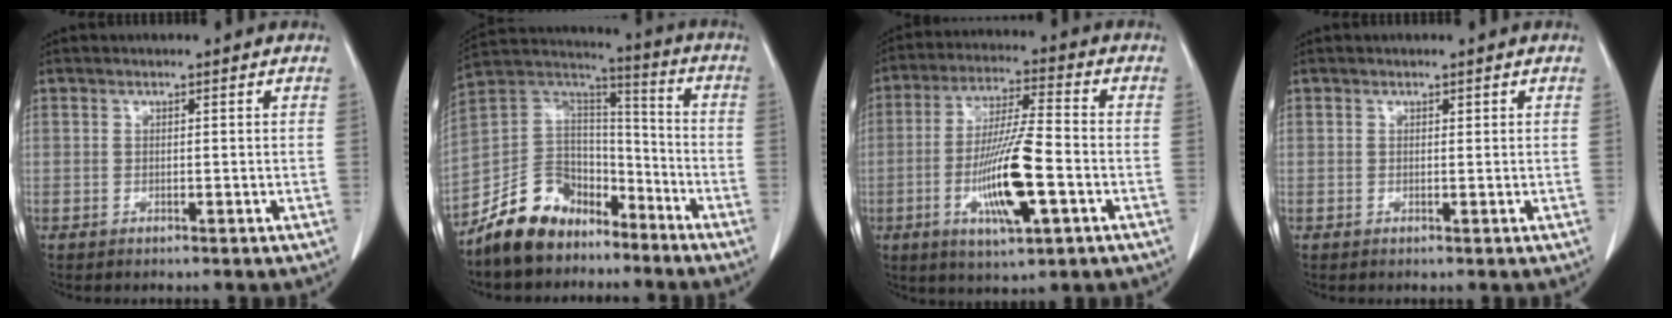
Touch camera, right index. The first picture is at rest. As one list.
[{"total": 12.3, "force": [-8.9, 7.7, 3.7], "torque": [-0.078, 0.056, -0.160]}, {"total": 13.0, "force": [-3.9, 1.5, 12.3], "torque": [-0.235, -0.010, -0.068]}, {"total": 0.0}]